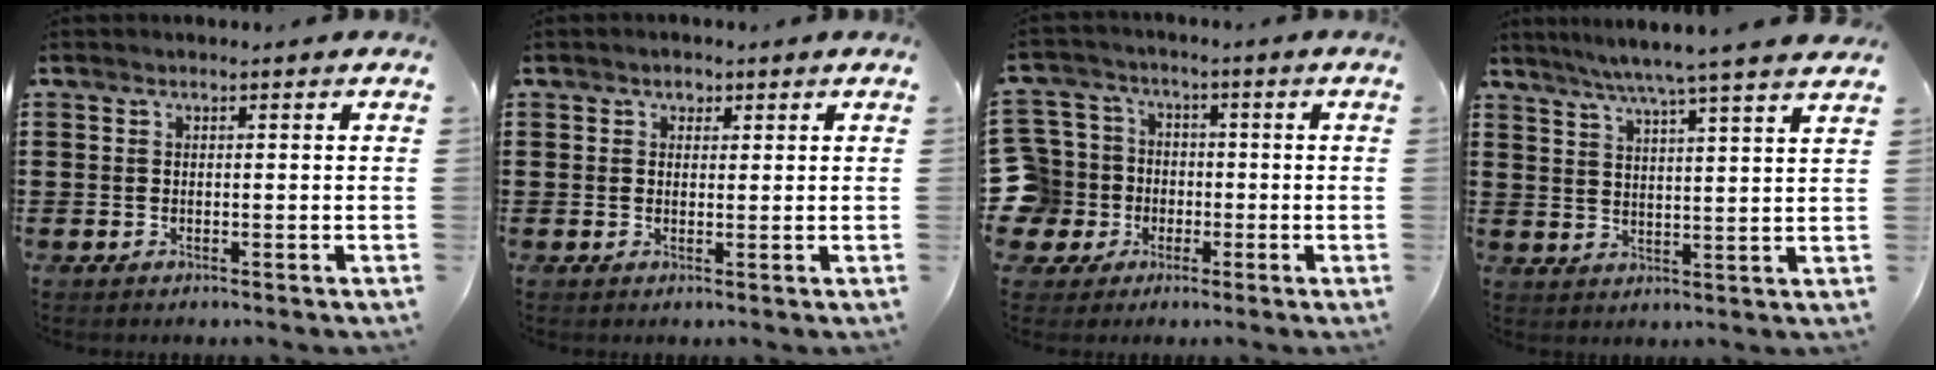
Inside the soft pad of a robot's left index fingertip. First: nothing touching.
{"total": 1.4, "force": [0.9, 1.0, 0.5], "torque": [-0.004, 0.002, 0.014]}
{"total": 8.5, "force": [-1.6, 8.1, 1.9], "torque": [-0.101, 0.010, -0.033]}
{"total": 6.0, "force": [5.1, -1.2, 2.9], "torque": [-0.070, -0.028, 0.085]}